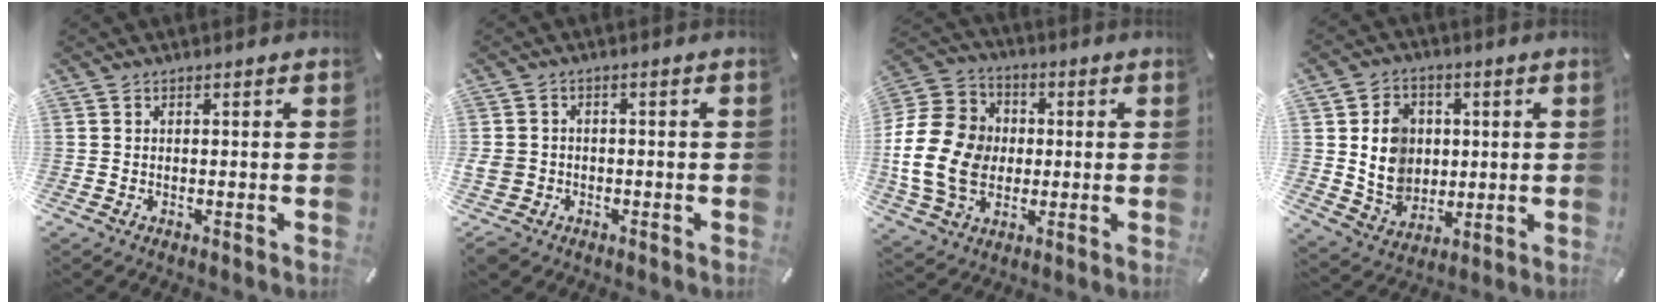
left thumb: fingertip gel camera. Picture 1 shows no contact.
{"total": 4.6, "force": [-1.6, 4.1, 1.4], "torque": [-0.045, 0.007, -0.032]}
{"total": 17.1, "force": [-1.4, 14.4, 9.1], "torque": [-0.203, 0.020, -0.025]}
{"total": 10.4, "force": [1.6, 9.4, 4.3], "torque": [-0.086, 0.004, 0.036]}